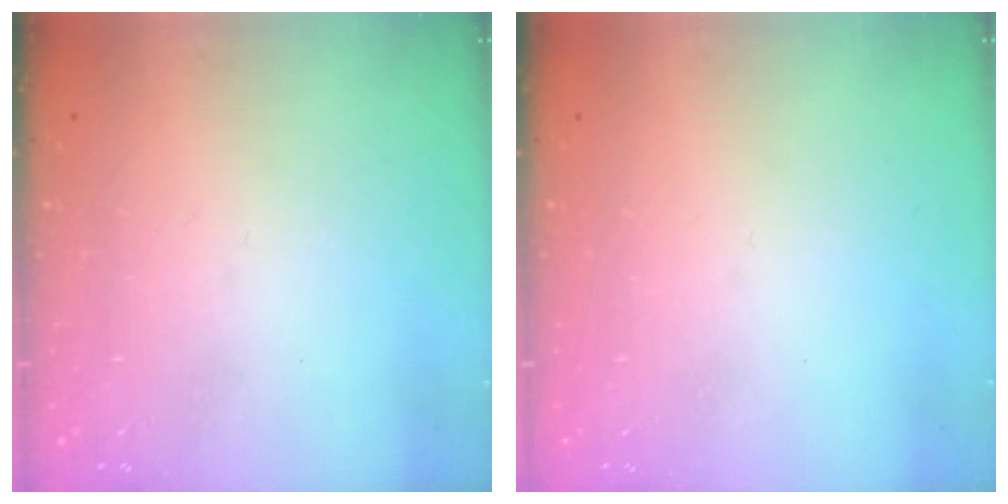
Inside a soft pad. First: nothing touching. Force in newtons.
{"total": 0.0}